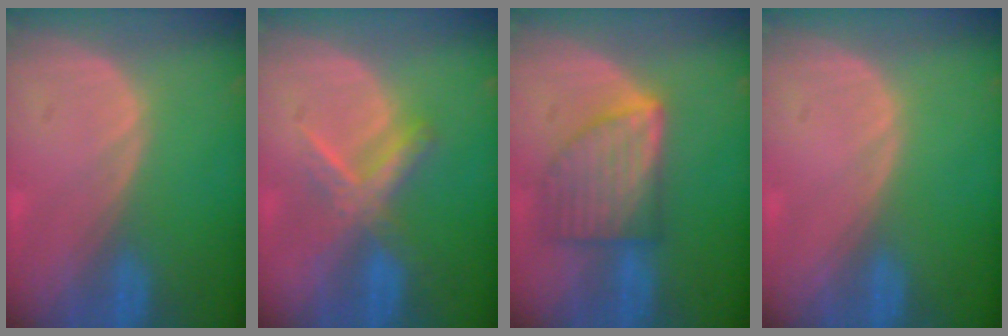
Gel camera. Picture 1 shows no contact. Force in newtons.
{"total": 5.6, "press": 5.6, "slide": 0.1}
{"total": 7.6, "press": 7.6, "slide": 0.3}
{"total": 0.0}